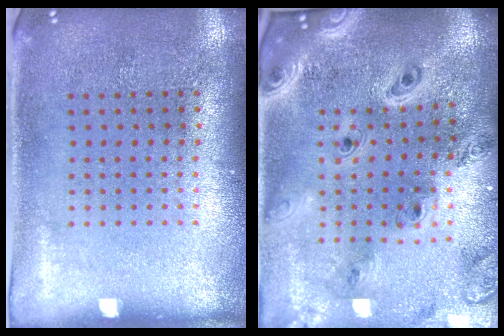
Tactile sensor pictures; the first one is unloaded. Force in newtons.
{"total": 2.9, "press": 2.5, "slide": 1.6}